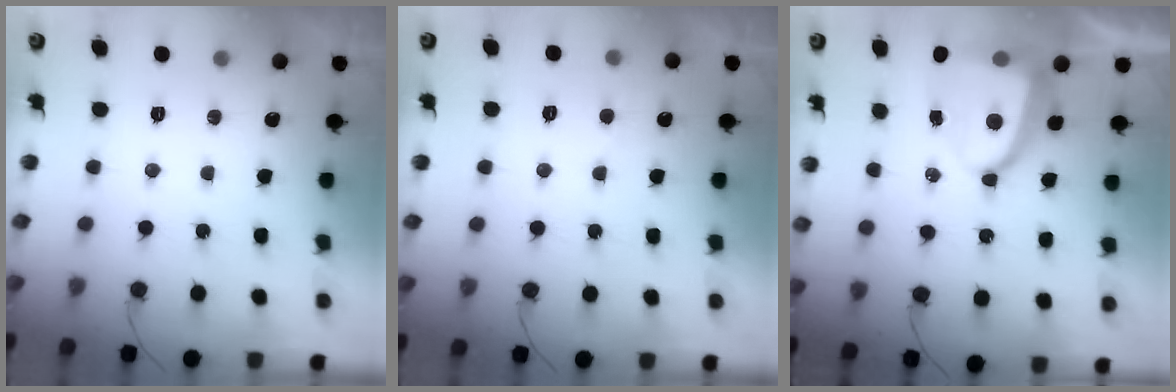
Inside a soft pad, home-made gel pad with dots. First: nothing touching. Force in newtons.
{"total": 2.5, "press": 2.5, "slide": 0.2}
{"total": 9.5, "press": 9.4, "slide": 1.2}